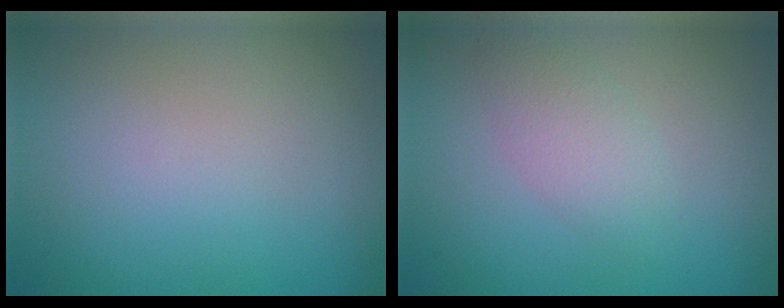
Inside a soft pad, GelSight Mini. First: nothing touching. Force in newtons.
{"total": 2.4, "press": 2.4, "slide": 0.1}